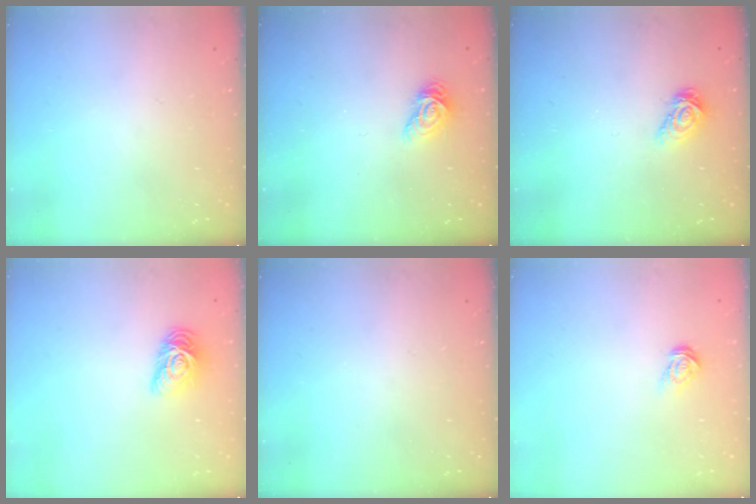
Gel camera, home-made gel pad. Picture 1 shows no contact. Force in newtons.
{"total": 7.6, "press": 7.6, "slide": 0.0}
{"total": 6.1, "press": 6.1, "slide": 0.3}
{"total": 8.6, "press": 8.6, "slide": 0.6}
{"total": 0.0}
{"total": 4.2, "press": 4.1, "slide": 0.4}